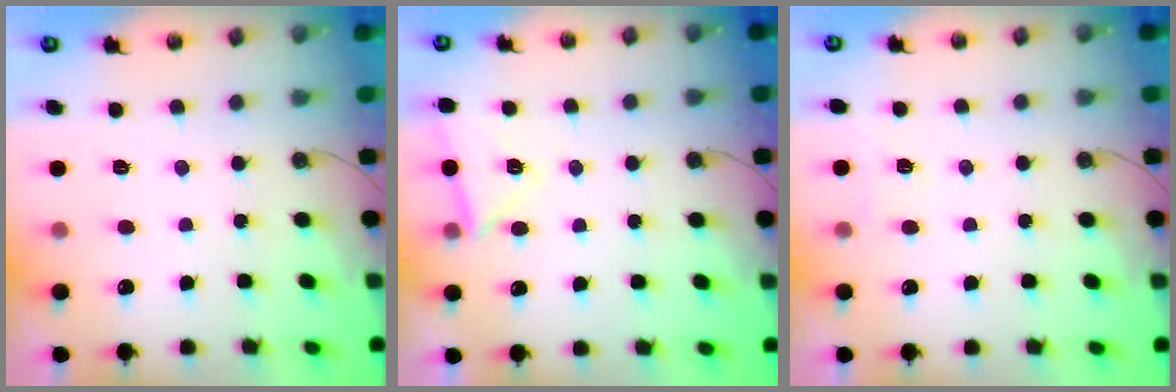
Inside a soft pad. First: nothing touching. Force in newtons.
{"total": 5.8, "press": 4.8, "slide": 3.2}
{"total": 2.9, "press": 2.9, "slide": 0.7}